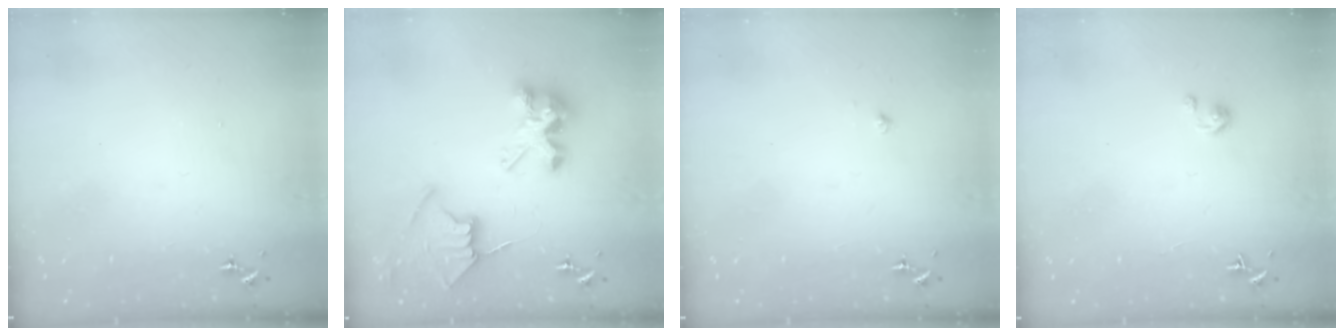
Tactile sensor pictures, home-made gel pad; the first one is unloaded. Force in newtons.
{"total": 9.7, "press": 9.7, "slide": 0.6}
{"total": 1.4, "press": 1.4, "slide": 0.2}
{"total": 2.6, "press": 2.6, "slide": 0.3}